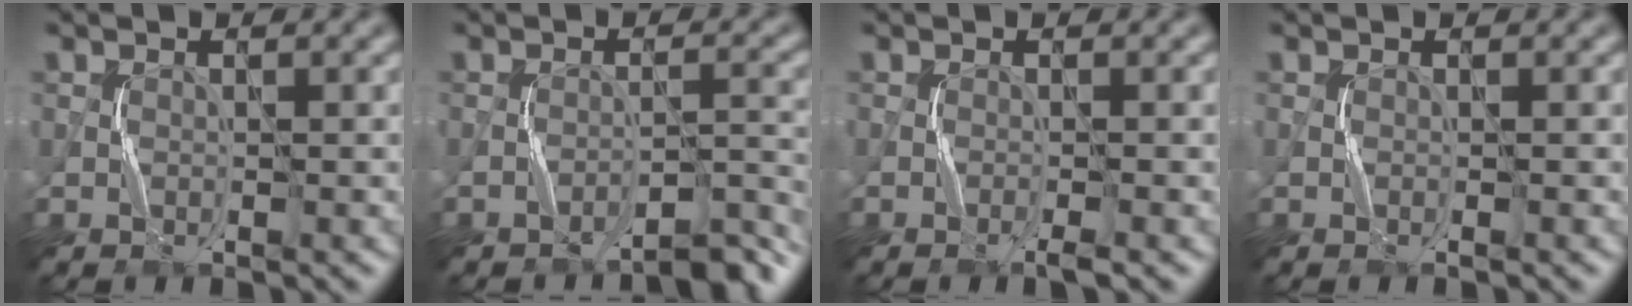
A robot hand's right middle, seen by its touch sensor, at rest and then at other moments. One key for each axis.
{"total": 3.1, "fx": -2.9, "fy": 0.1, "fz": 1.0, "tx": -0.012, "ty": 0.016, "tz": -0.049}
{"total": 0.9, "fx": -0.6, "fy": -0.3, "fz": 0.5, "tx": -0.012, "ty": 0.001, "tz": -0.014}
{"total": 0.0}